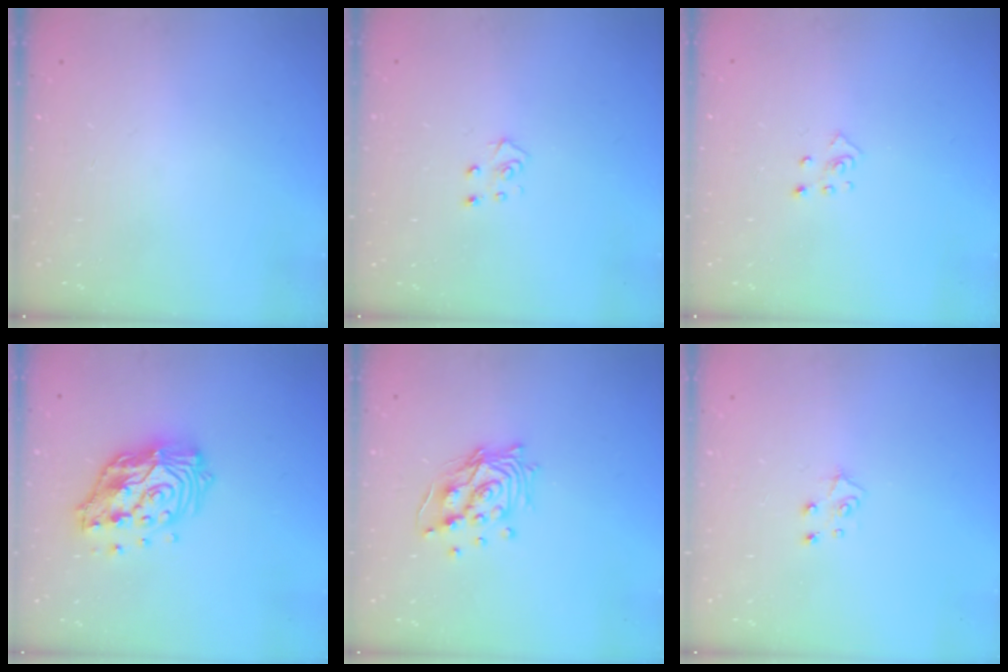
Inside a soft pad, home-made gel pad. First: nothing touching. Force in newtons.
{"total": 4.7, "press": 4.7, "slide": 0.4}
{"total": 3.4, "press": 3.4, "slide": 0.3}
{"total": 15.3, "press": 15.3, "slide": 1.2}
{"total": 12.8, "press": 12.8, "slide": 1.3}
{"total": 5.6, "press": 5.6, "slide": 0.5}